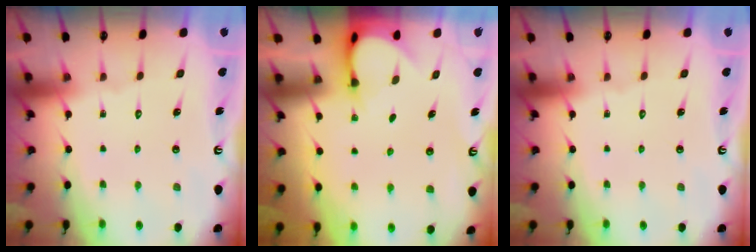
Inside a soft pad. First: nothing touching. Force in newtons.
{"total": 3.8, "press": 3.8, "slide": 0.3}
{"total": 0.0}